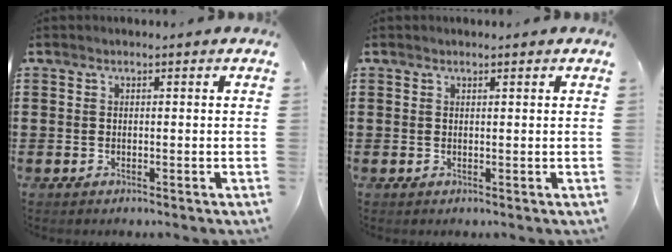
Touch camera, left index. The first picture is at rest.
{"total": 0.6, "force": [0.4, 0.0, 0.4], "torque": [-0.009, -0.001, 0.010]}